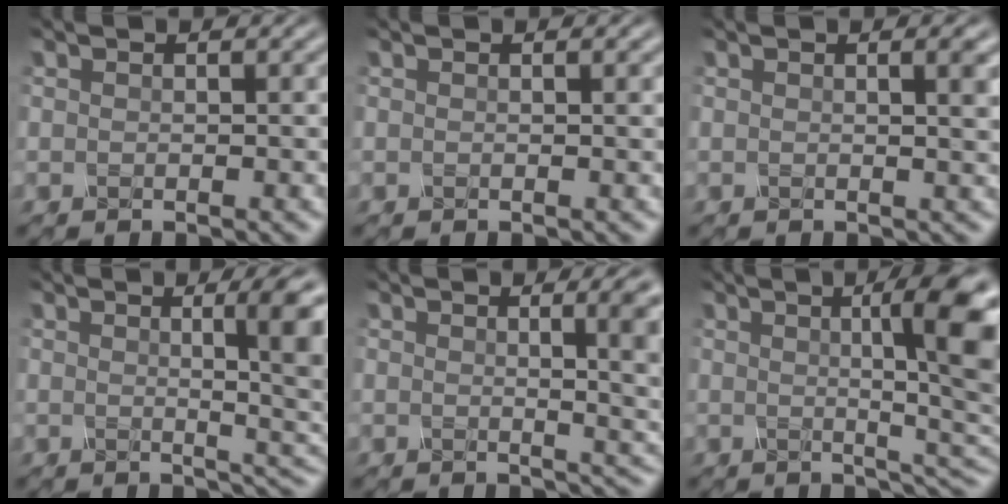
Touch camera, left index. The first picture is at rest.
{"total": 1.0, "force": [0.4, 0.5, 0.8], "torque": [0.001, 0.002, -0.006]}
{"total": 4.0, "force": [1.3, 1.9, 3.3], "torque": [-0.012, 0.031, -0.005]}
{"total": 6.8, "force": [1.0, 1.6, 6.5], "torque": [-0.050, 0.015, 0.013]}
{"total": 7.1, "force": [1.1, 2.7, 6.4], "torque": [-0.025, 0.028, 0.004]}
{"total": 10.5, "force": [1.6, 2.5, 10.1], "torque": [-0.100, 0.008, 0.021]}